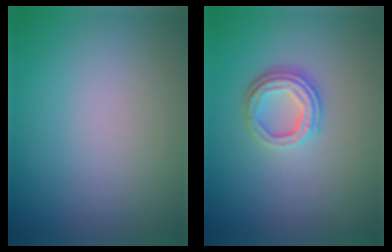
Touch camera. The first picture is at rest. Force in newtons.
{"total": 3.3, "press": 2.4, "slide": 2.3}